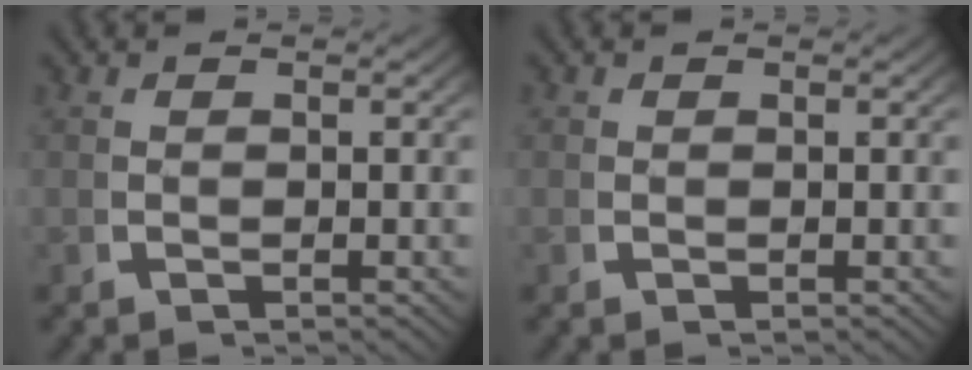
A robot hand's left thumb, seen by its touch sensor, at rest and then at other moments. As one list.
[{"total": 0.6, "force": [0.0, 0.6, 0.1], "torque": [-0.005, -0.004, 0.001]}]